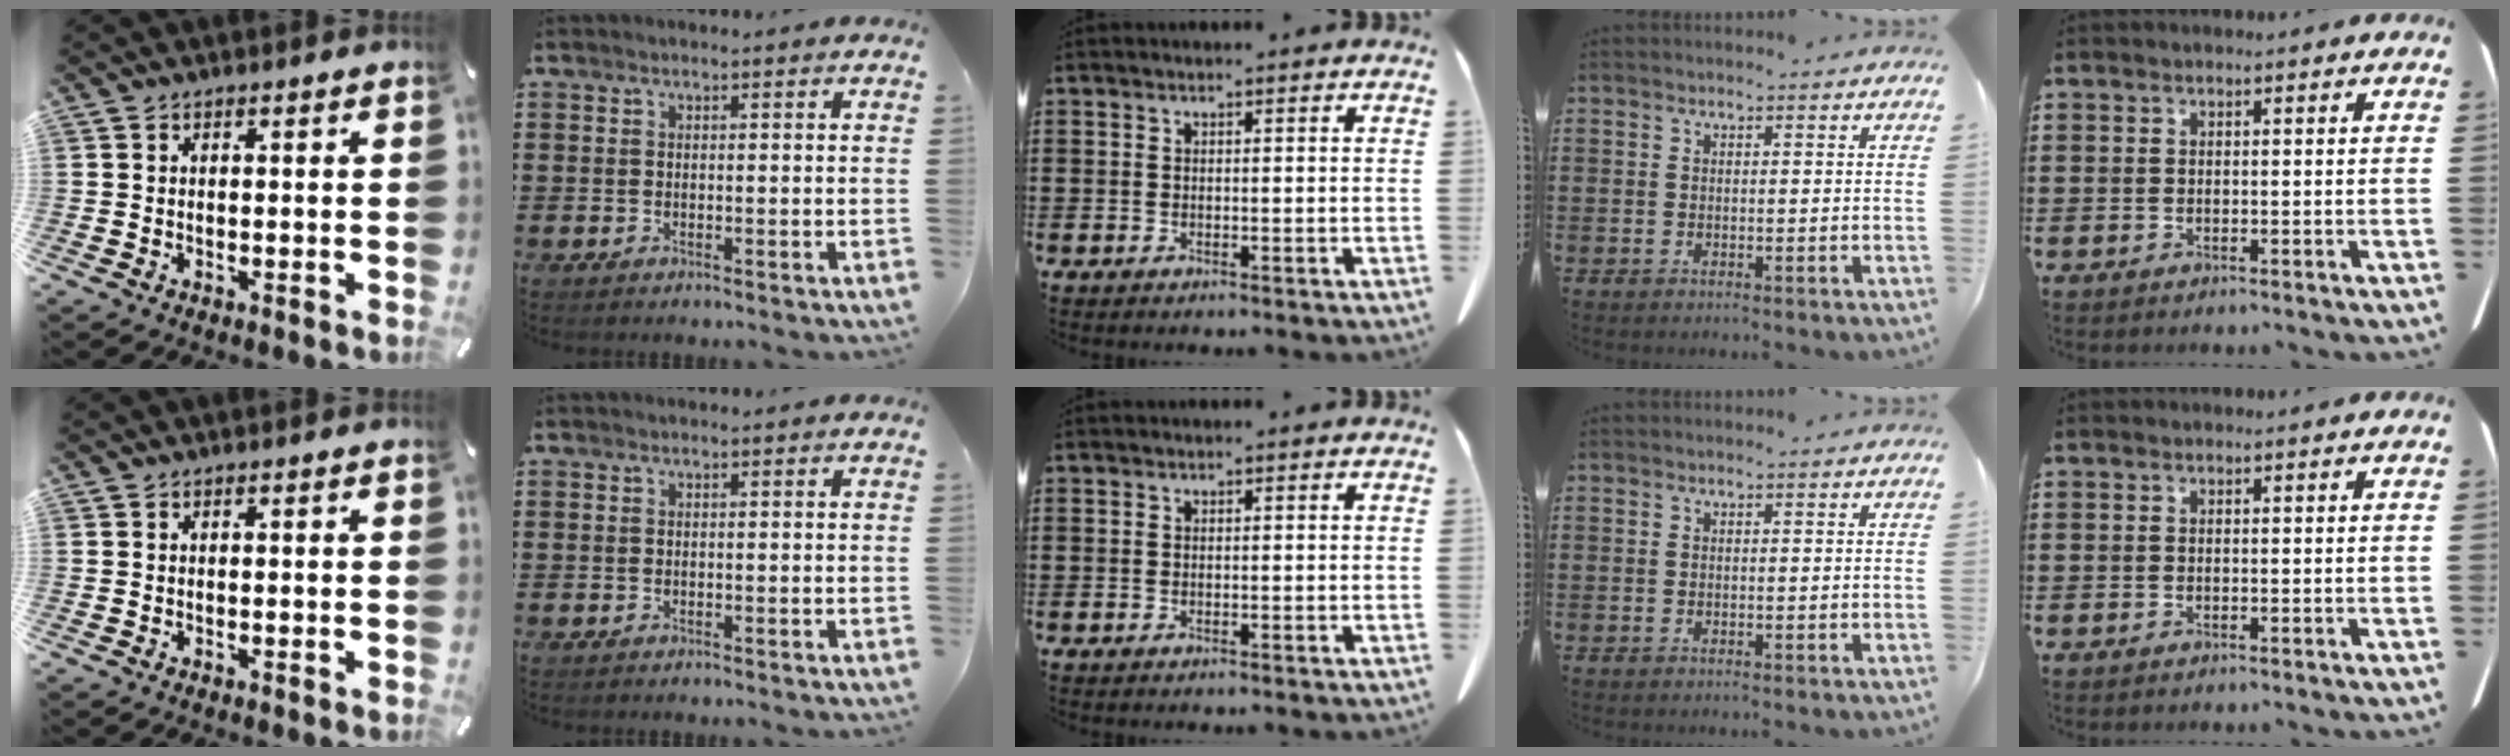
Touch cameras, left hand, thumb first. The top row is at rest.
{}